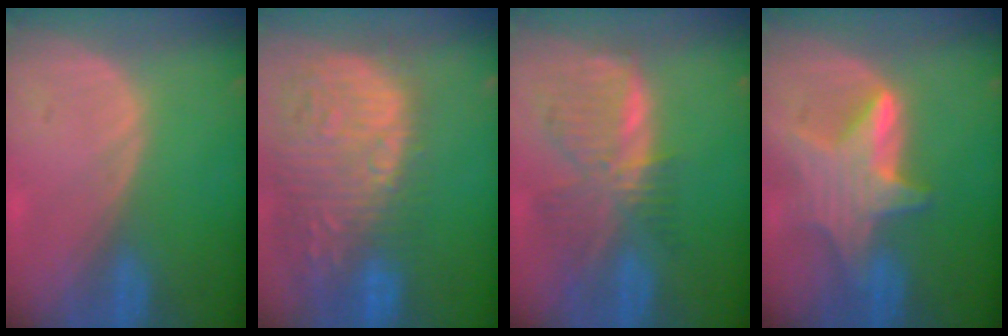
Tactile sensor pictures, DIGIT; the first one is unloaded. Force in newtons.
{"total": 15.8, "press": 12.9, "slide": 9.1}
{"total": 8.5, "press": 7.4, "slide": 4.2}
{"total": 7.7, "press": 7.7, "slide": 0.4}